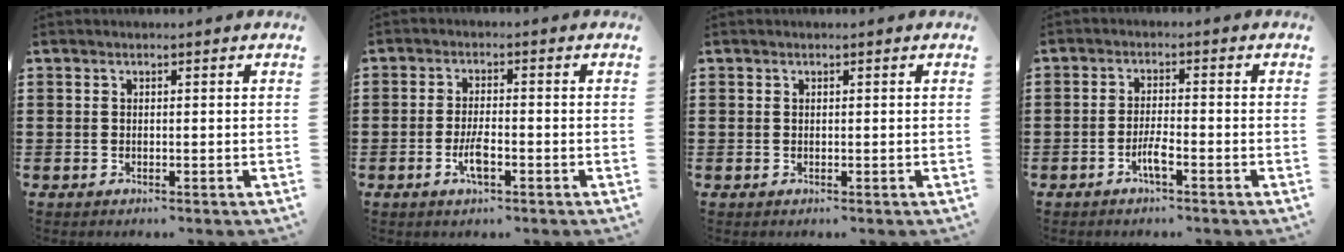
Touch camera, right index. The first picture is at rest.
{"total": 3.9, "force": [-1.5, 1.1, 3.5], "torque": [-0.073, -0.002, -0.031]}
{"total": 0.0}
{"total": 3.2, "force": [-1.7, 0.3, 2.7], "torque": [-0.063, -0.005, -0.034]}